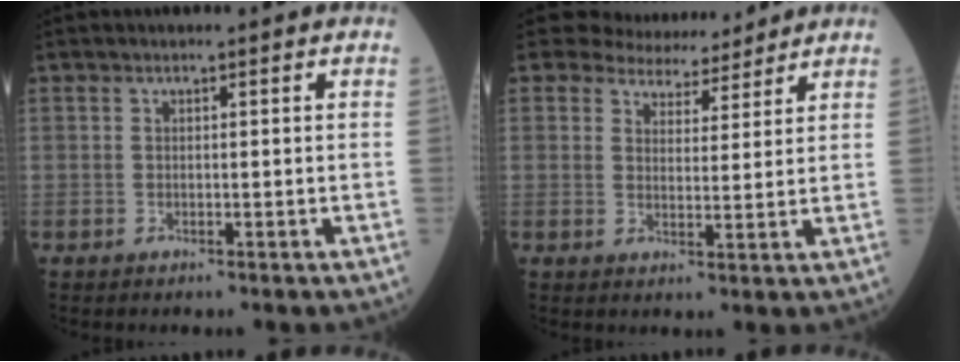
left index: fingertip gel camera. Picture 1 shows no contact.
{"total": 7.2, "force": [6.8, 2.3, 0.6], "torque": [-0.008, 0.000, 0.092]}